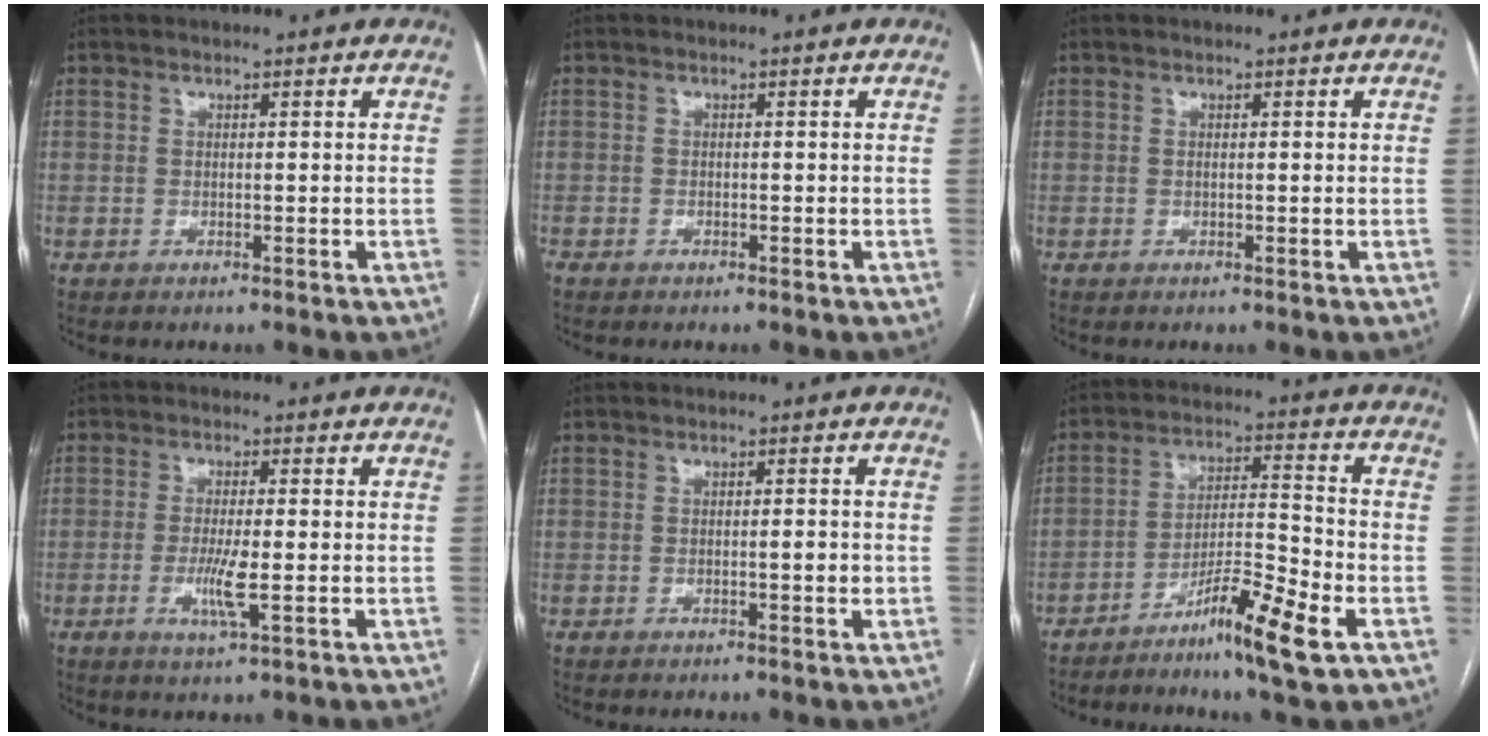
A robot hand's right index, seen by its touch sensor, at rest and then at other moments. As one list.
[{"total": 0.8, "force": [-0.7, 0.3, 0.2], "torque": [-0.006, 0.000, -0.013]}, {"total": 0.0}, {"total": 4.9, "force": [-1.1, 0.3, 4.7], "torque": [-0.097, -0.010, -0.019]}, {"total": 1.5, "force": [-0.4, 0.3, 1.5], "torque": [-0.024, 0.000, -0.007]}, {"total": 10.7, "force": [-6.0, 0.2, 8.8], "torque": [-0.156, -0.010, -0.107]}]